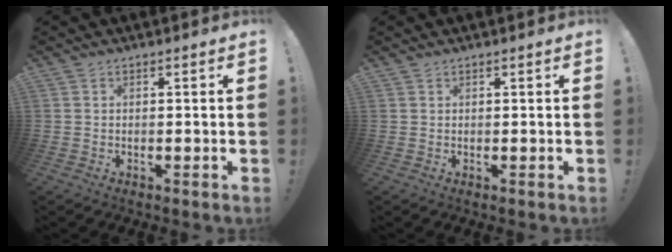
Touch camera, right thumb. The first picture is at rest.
{"total": 0.5, "force": [0.5, 0.1, 0.0], "torque": [0.003, -0.002, 0.010]}